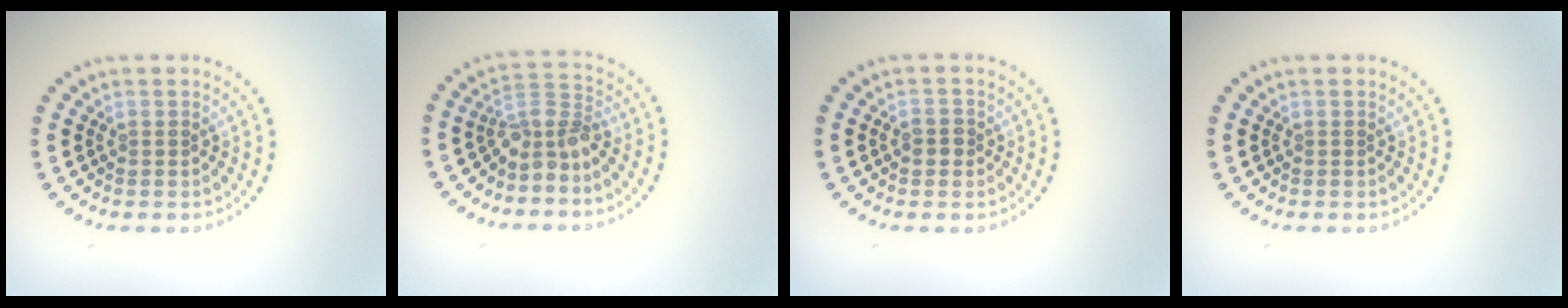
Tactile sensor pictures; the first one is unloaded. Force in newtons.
{"total": 3.1, "press": 2.2, "slide": 2.2}
{"total": 1.4, "press": 1.4, "slide": 0.2}
{"total": 0.0}